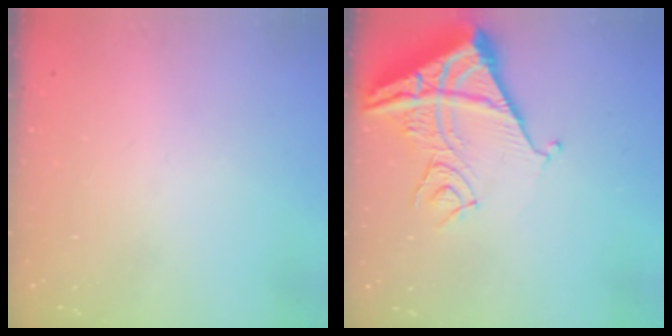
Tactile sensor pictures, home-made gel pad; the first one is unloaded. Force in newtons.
{"total": 12.2, "press": 12.1, "slide": 1.5}